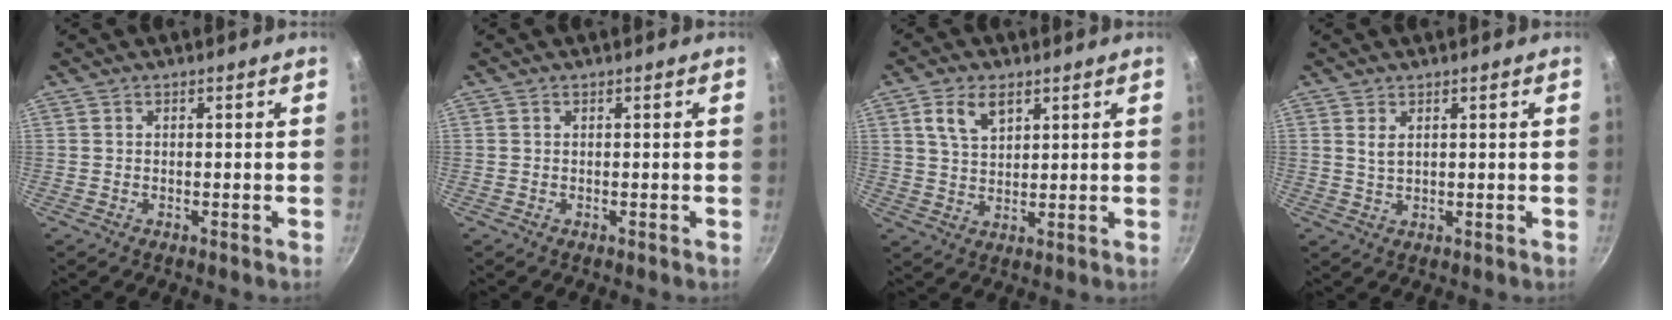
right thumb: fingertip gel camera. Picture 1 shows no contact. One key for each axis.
{"total": 0.0}
{"total": 6.8, "fx": 3.2, "fy": 4.0, "fz": 4.5, "tx": -0.071, "ty": -0.009, "tz": 0.062}
{"total": 2.1, "fx": 0.9, "fy": 1.1, "fz": 1.5, "tx": -0.027, "ty": -0.006, "tz": 0.020}